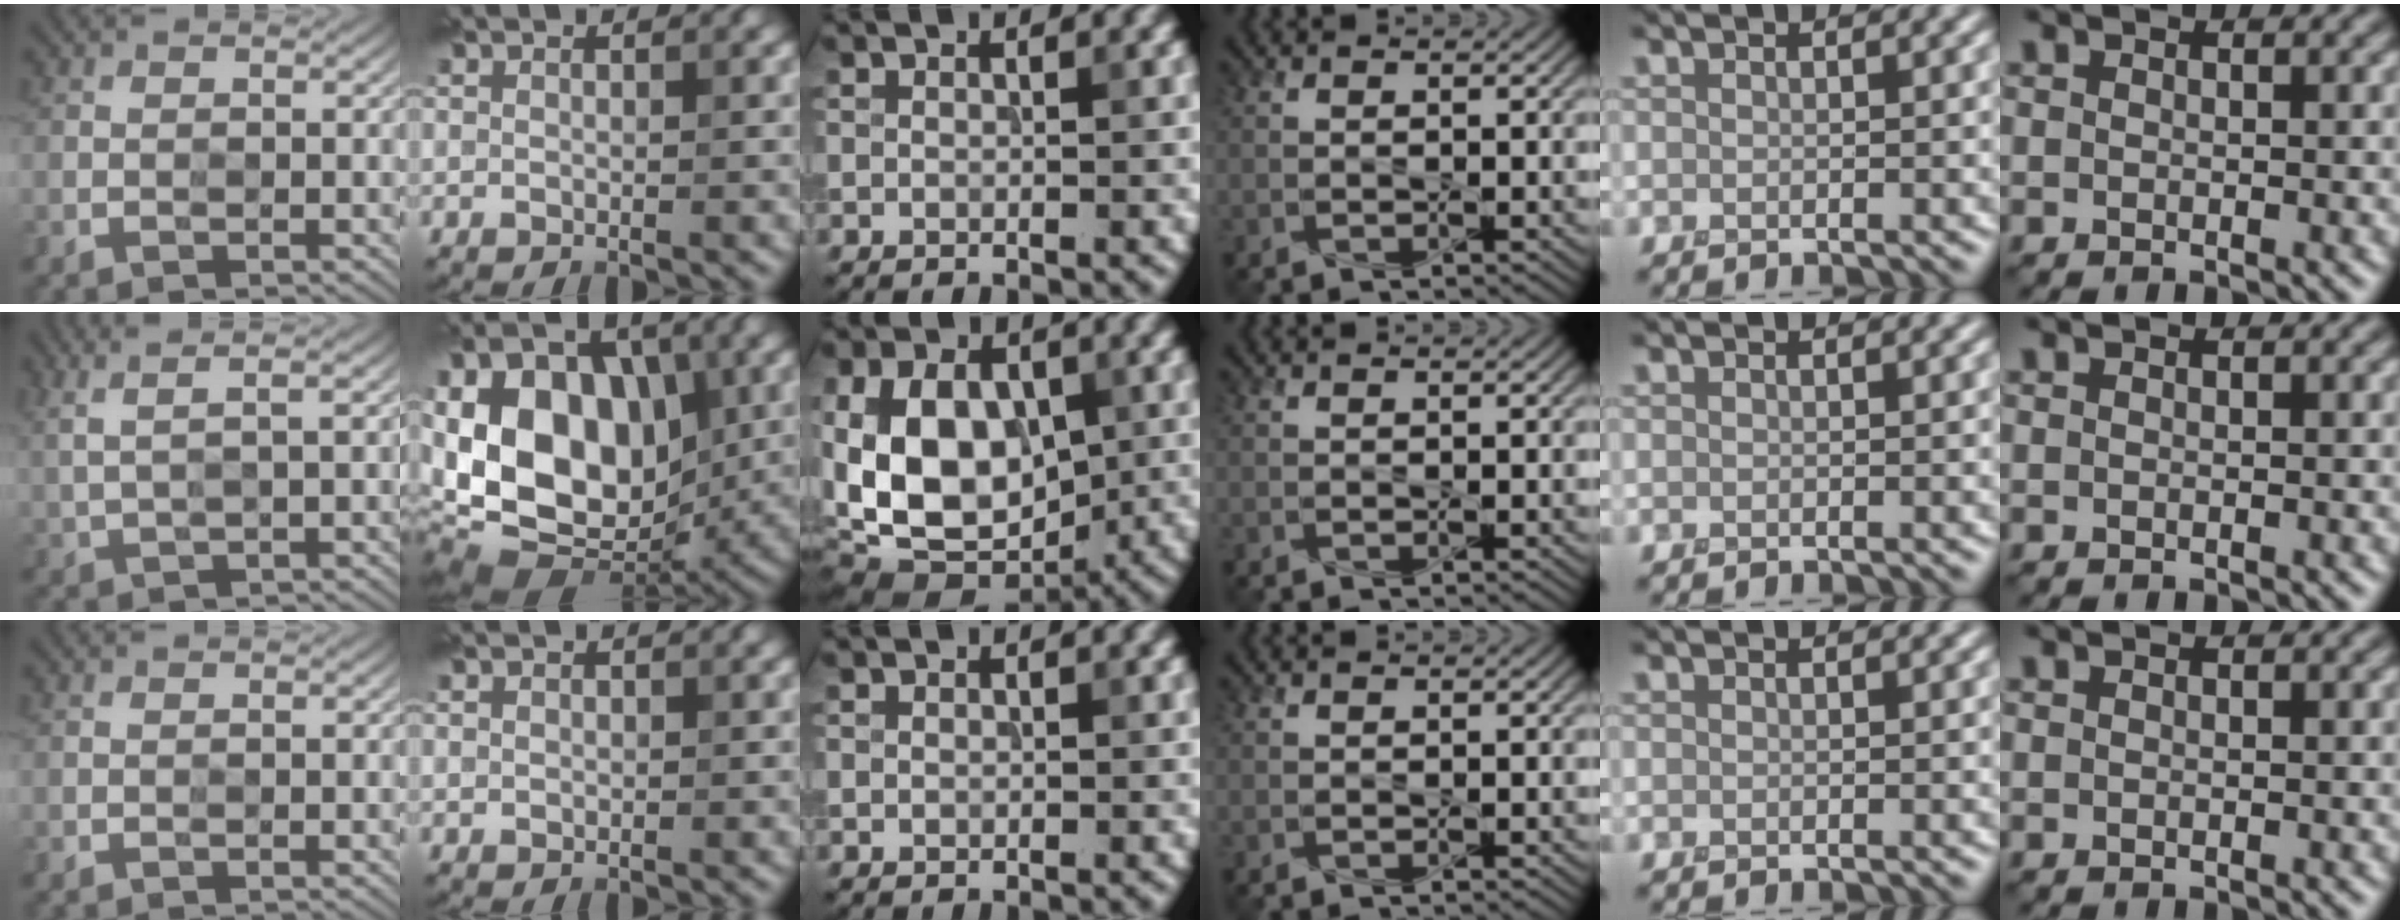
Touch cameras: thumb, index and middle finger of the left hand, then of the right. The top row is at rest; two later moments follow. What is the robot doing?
{"motion": "press", "object": "memory foam"}